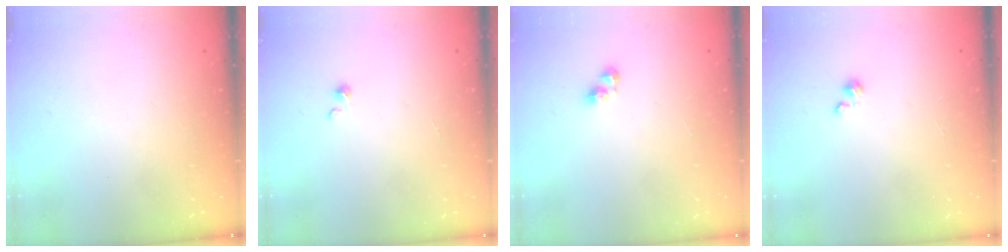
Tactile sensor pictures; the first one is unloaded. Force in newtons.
{"total": 0.6, "press": 0.6, "slide": 0.1}
{"total": 3.1, "press": 3.1, "slide": 0.3}
{"total": 1.4, "press": 1.3, "slide": 0.3}